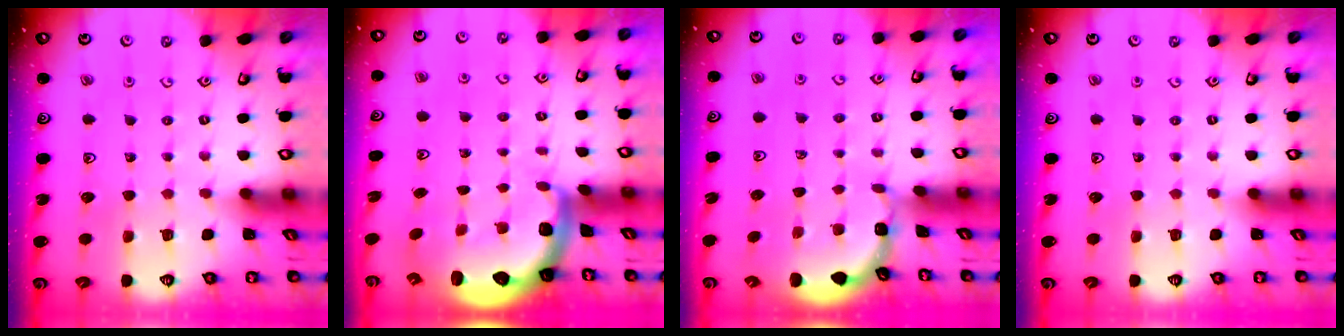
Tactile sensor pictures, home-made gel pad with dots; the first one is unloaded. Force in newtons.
{"total": 2.8, "press": 2.5, "slide": 1.4}
{"total": 1.1, "press": 1.1, "slide": 0.2}
{"total": 0.0}